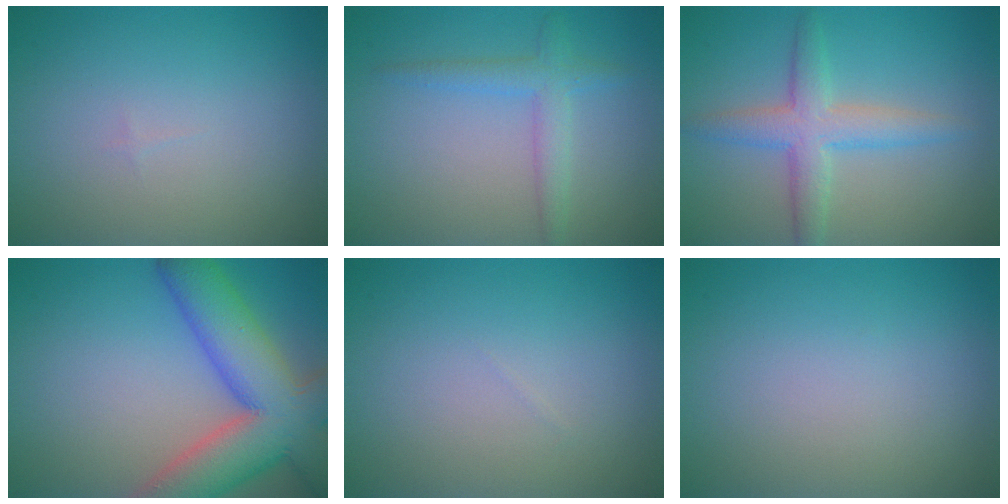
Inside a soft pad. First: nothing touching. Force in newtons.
{"total": 2.0, "press": 2.0, "slide": 0.1}
{"total": 4.1, "press": 4.1, "slide": 0.0}
{"total": 11.2, "press": 11.2, "slide": 0.8}
{"total": 0.0}
{"total": 0.0}